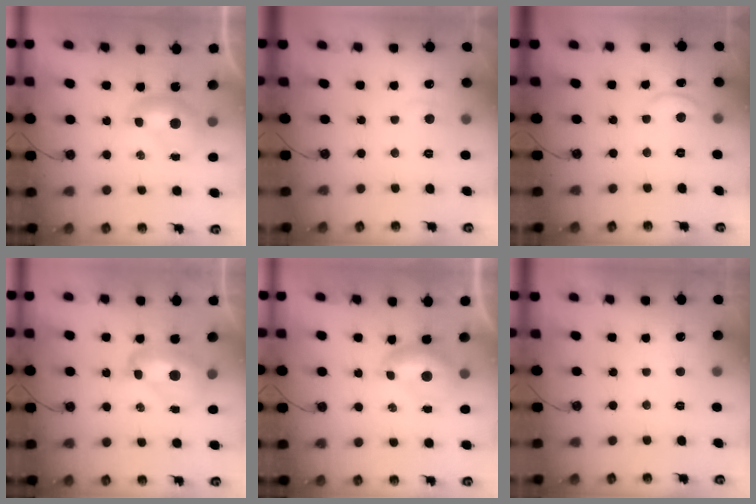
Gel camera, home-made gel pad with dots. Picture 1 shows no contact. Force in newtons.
{"total": 1.2, "press": 0.8, "slide": 0.8}
{"total": 1.3, "press": 1.3, "slide": 0.3}
{"total": 3.0, "press": 2.9, "slide": 0.5}
{"total": 0.9, "press": 0.7, "slide": 0.6}
{"total": 3.2, "press": 3.2, "slide": 0.3}